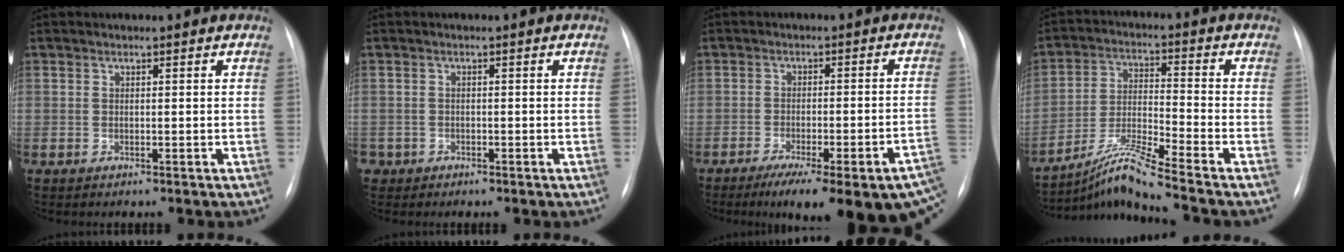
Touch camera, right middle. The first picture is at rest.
{"total": 1.6, "force": [-0.9, 1.3, 0.0], "torque": [0.002, 0.006, -0.013]}
{"total": 20.7, "force": [-13.9, 3.2, 15.0], "torque": [-0.147, -0.004, -0.181]}
{"total": 10.0, "force": [-8.5, -2.5, 4.6], "torque": [-0.091, -0.016, -0.157]}